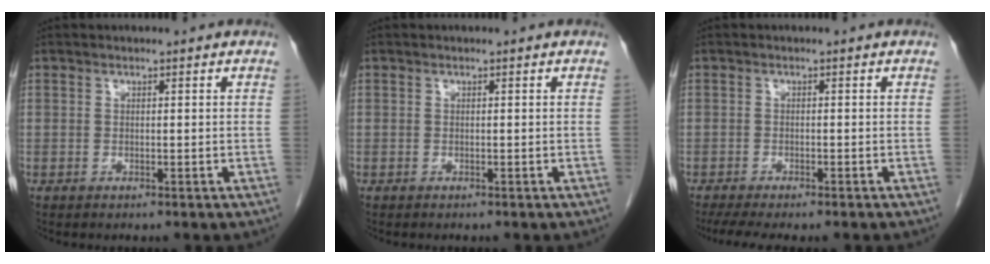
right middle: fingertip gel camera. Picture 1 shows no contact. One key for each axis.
{"total": 0.0}
{"total": 6.9, "fx": -5.7, "fy": 1.3, "fz": 3.7, "tx": -0.055, "ty": -0.013, "tz": -0.087}